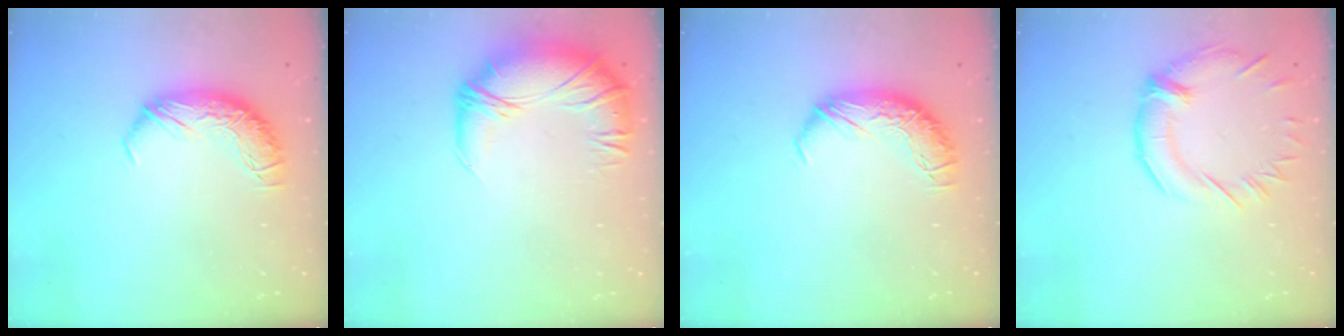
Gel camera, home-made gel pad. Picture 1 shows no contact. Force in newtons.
{"total": 2.8, "press": 0.1, "slide": 2.8}
{"total": 0.0}
{"total": 1.3, "press": 0.7, "slide": 1.1}